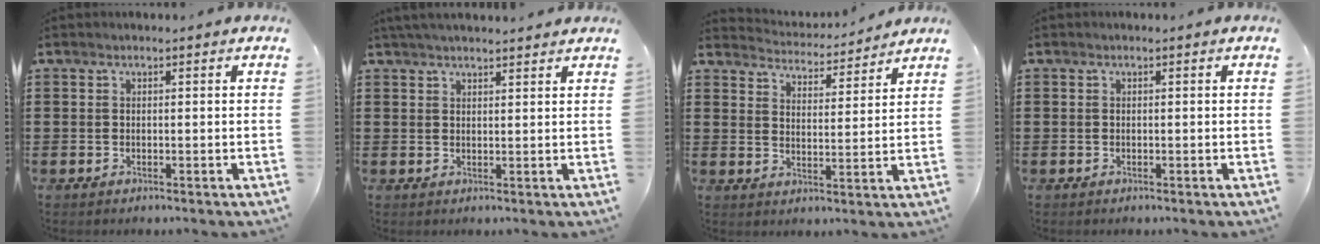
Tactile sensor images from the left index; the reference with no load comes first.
{"total": 2.9, "force": [2.7, 0.3, 0.7], "torque": [-0.020, -0.003, 0.054]}
{"total": 4.1, "force": [4.1, -0.3, -0.1], "torque": [-0.020, -0.033, 0.069]}
{"total": 0.0}